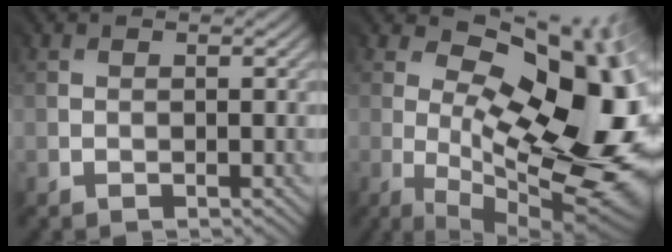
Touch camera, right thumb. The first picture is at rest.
{"total": 18.5, "force": [0.1, 8.8, 16.3], "torque": [-0.204, -0.015, 0.013]}